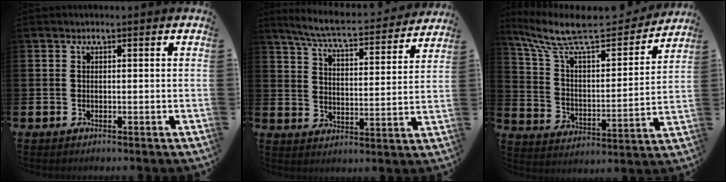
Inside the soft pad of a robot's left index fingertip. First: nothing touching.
{"total": 7.0, "force": [6.5, 0.6, 2.6], "torque": [-0.083, -0.040, 0.111]}
{"total": 11.7, "force": [9.8, 3.2, 5.6], "torque": [-0.149, -0.060, 0.166]}